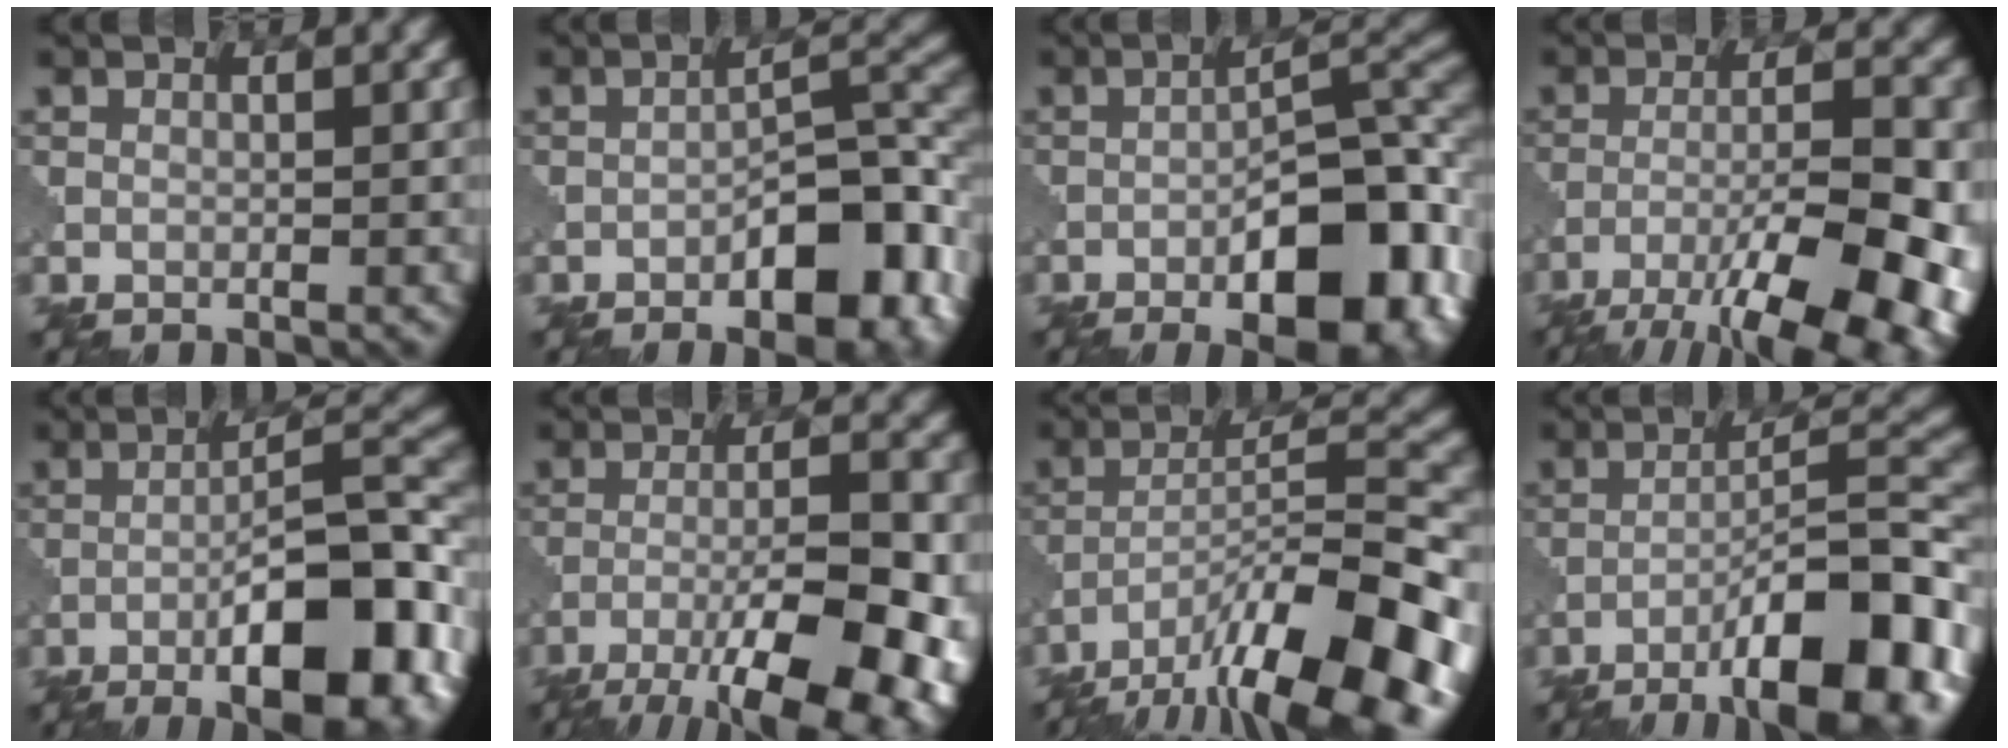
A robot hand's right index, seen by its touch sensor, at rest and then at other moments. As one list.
[{"total": 9.5, "force": [-4.6, 3.5, 7.5], "torque": [-0.099, 0.017, -0.072]}, {"total": 13.0, "force": [-5.8, 4.9, 10.6], "torque": [-0.143, 0.005, -0.087]}, {"total": 14.5, "force": [-8.2, 4.4, 11.1], "torque": [-0.178, -0.008, -0.118]}, {"total": 12.6, "force": [-6.0, 3.4, 10.5], "torque": [-0.152, 0.010, -0.091]}, {"total": 13.1, "force": [-7.1, 3.9, 10.3], "torque": [-0.168, -0.002, -0.110]}, {"total": 15.0, "force": [-10.1, 3.7, 10.4], "torque": [-0.179, 0.004, -0.169]}, {"total": 11.8, "force": [-6.8, 2.4, 9.3], "torque": [-0.140, 0.019, -0.110]}]